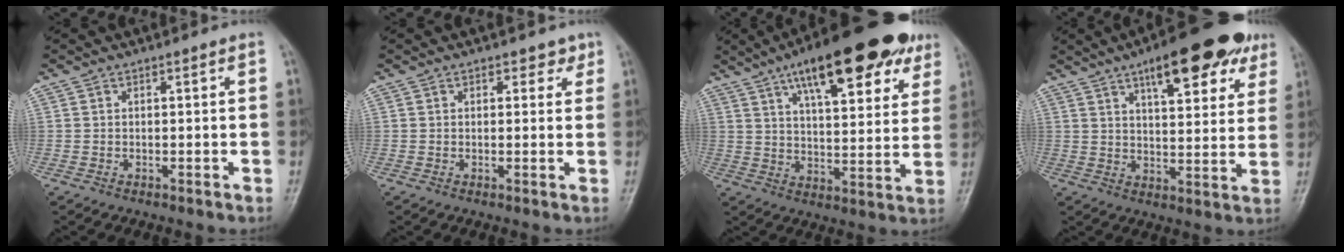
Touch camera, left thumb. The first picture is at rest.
{"total": 2.3, "force": [1.4, 1.6, 1.0], "torque": [0.009, -0.004, 0.013]}
{"total": 22.8, "force": [12.8, 8.3, 17.0], "torque": [-0.214, -0.021, 0.189]}
{"total": 17.3, "force": [9.8, 6.4, 12.7], "torque": [-0.138, -0.027, 0.135]}